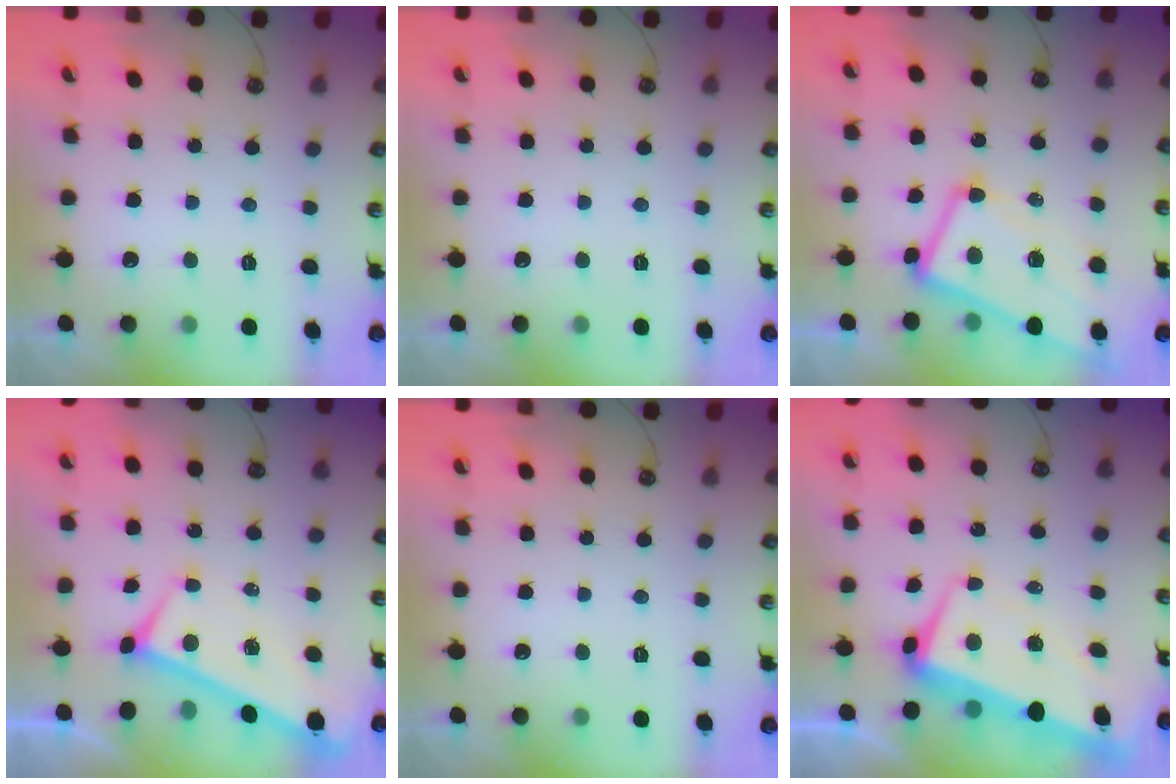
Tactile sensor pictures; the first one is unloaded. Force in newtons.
{"total": 0.0}
{"total": 2.9, "press": 2.8, "slide": 0.9}
{"total": 1.9, "press": 1.8, "slide": 0.6}
{"total": 0.0}
{"total": 2.8, "press": 2.3, "slide": 1.6}